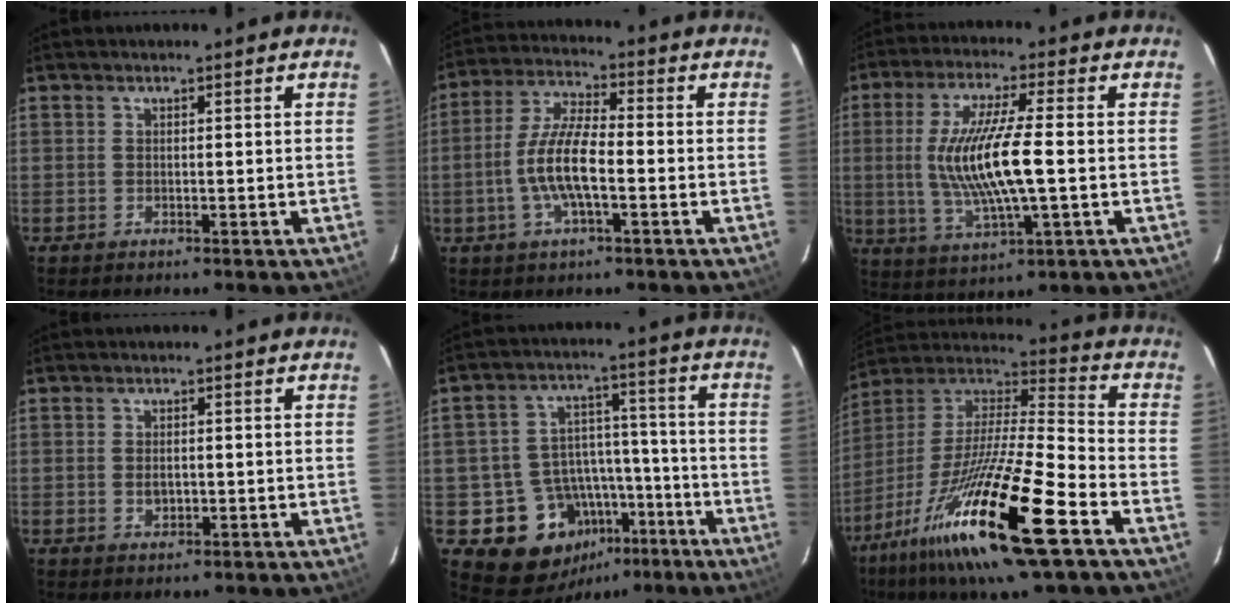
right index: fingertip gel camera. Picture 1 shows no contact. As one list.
[{"total": 9.9, "force": [-2.6, 2.7, 9.2], "torque": [-0.191, 0.005, -0.053]}, {"total": 14.1, "force": [-0.6, 2.3, 13.9], "torque": [-0.269, -0.009, -0.004]}, {"total": 2.1, "force": [-0.3, 1.4, 1.5], "torque": [-0.025, 0.002, -0.004]}, {"total": 14.7, "force": [-7.6, 11.5, 5.1], "torque": [-0.104, 0.047, -0.086]}, {"total": 26.4, "force": [-14.3, 3.3, 21.9], "torque": [-0.408, -0.048, -0.266]}]